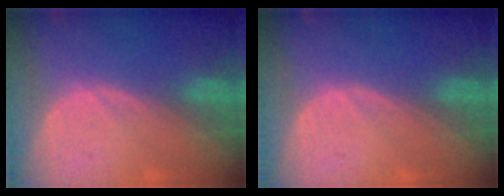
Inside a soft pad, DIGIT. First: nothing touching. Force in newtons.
{"total": 0.0}